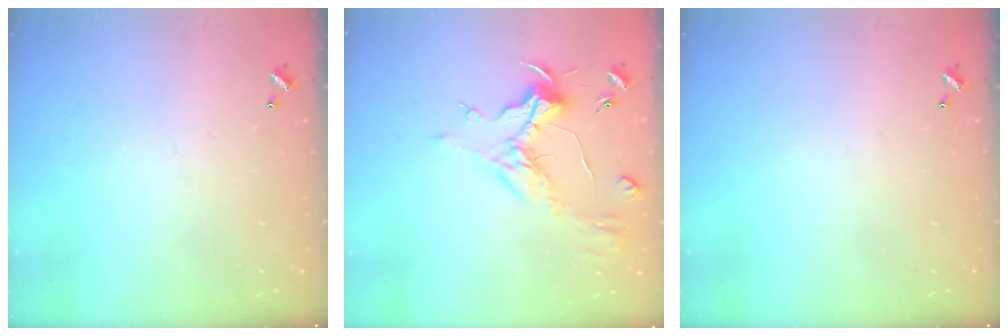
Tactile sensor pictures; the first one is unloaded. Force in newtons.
{"total": 1.0, "press": 0.2, "slide": 1.0}
{"total": 0.0}